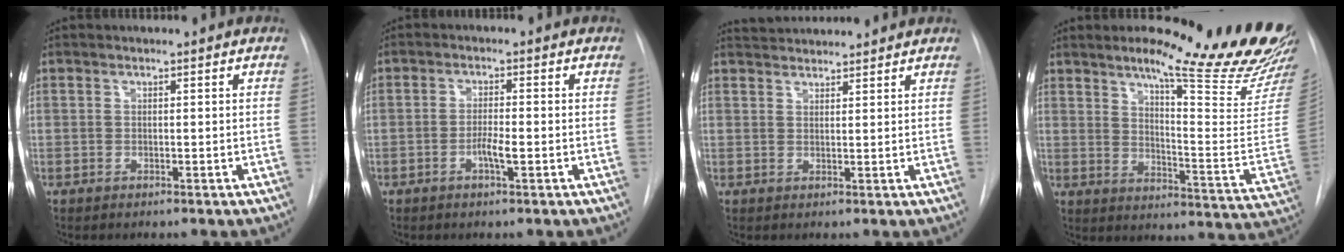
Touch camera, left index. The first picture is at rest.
{"total": 2.7, "force": [-1.0, 0.3, 2.5], "torque": [-0.047, 0.000, -0.019]}
{"total": 6.4, "force": [6.2, 0.7, 1.1], "torque": [-0.022, 0.035, 0.091]}
{"total": 21.9, "force": [17.9, 0.4, 12.7], "torque": [-0.173, -0.097, 0.227]}